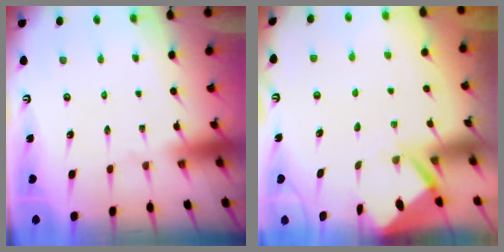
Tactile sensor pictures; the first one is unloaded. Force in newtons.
{"total": 3.7, "press": 3.7, "slide": 0.3}